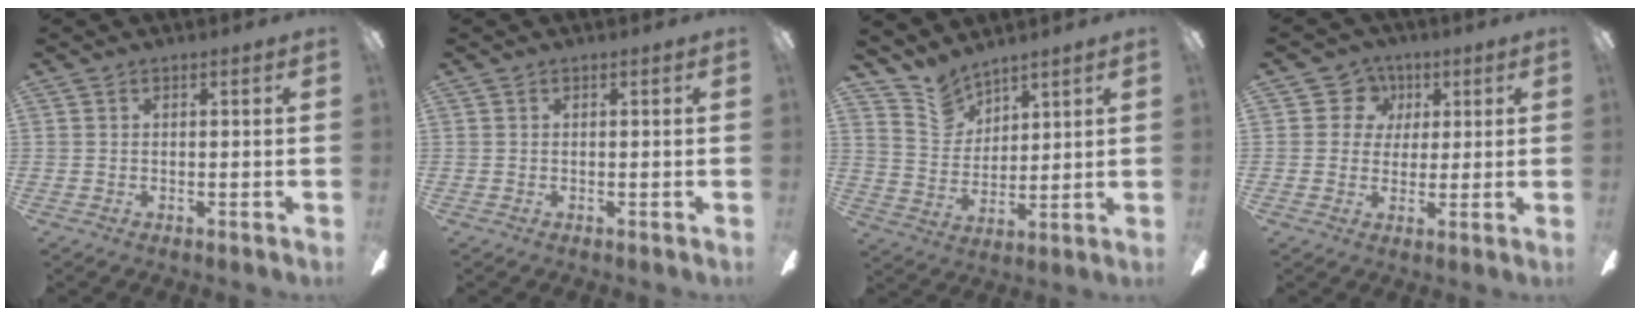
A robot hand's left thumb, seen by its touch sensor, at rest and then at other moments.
{"total": 0.0}
{"total": 8.6, "force": [7.6, 4.0, 0.9], "torque": [-0.040, -0.047, 0.149]}
{"total": 6.5, "force": [2.2, 6.0, 0.8], "torque": [-0.013, -0.004, 0.037]}